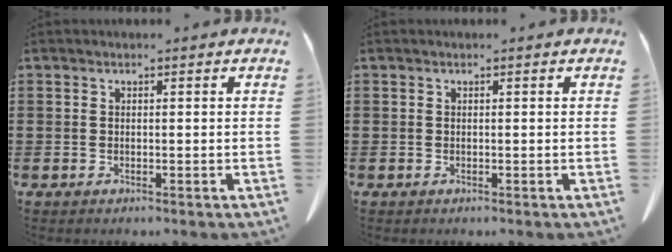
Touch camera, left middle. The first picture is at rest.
{"total": 0.0}